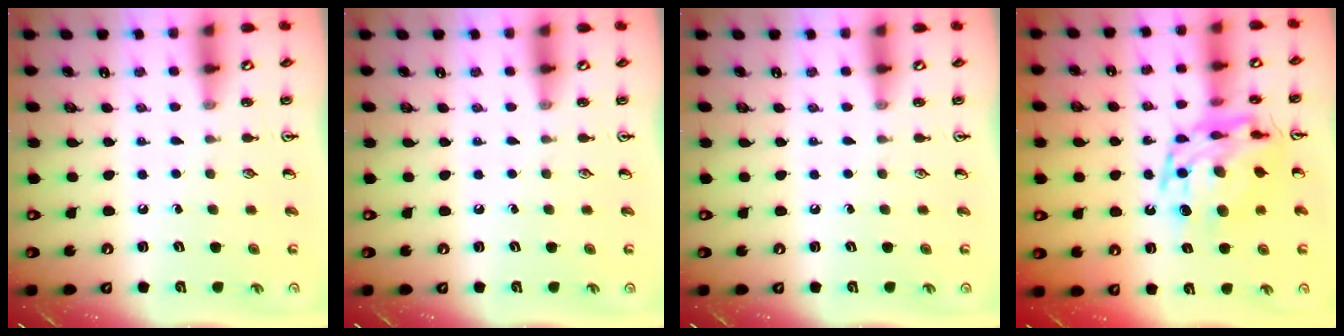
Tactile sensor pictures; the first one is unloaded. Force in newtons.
{"total": 0.0}
{"total": 0.0}
{"total": 16.0, "press": 15.9, "slide": 1.8}